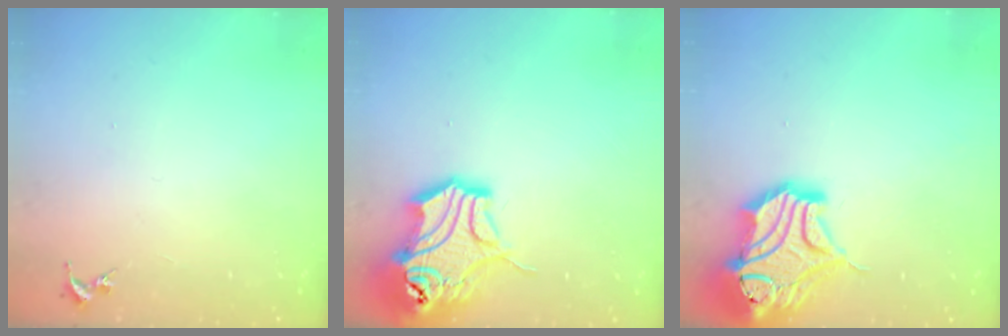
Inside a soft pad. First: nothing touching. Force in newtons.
{"total": 16.3, "press": 16.2, "slide": 2.2}
{"total": 18.4, "press": 18.2, "slide": 2.4}